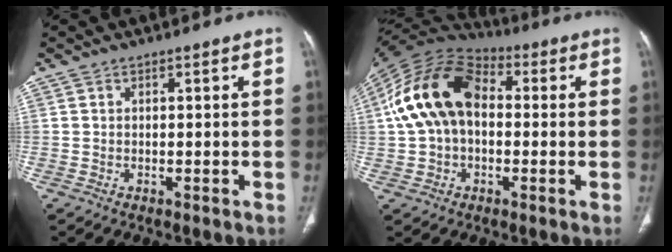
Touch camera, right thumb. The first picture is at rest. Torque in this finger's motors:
{"motor_torque": [0.16, 2.60, 1.37, -0.24, 0.22]}